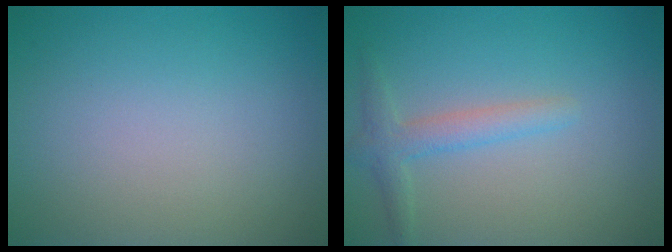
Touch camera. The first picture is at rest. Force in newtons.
{"total": 2.3, "press": 2.3, "slide": 0.1}